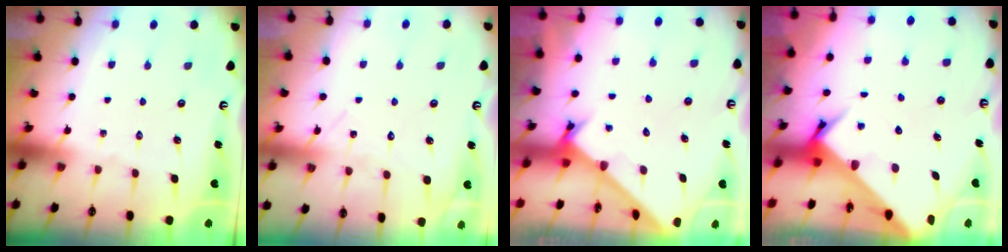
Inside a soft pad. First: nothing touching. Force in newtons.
{"total": 7.2, "press": 7.2, "slide": 0.6}
{"total": 1.8, "press": 1.8, "slide": 0.1}
{"total": 4.5, "press": 4.5, "slide": 0.5}